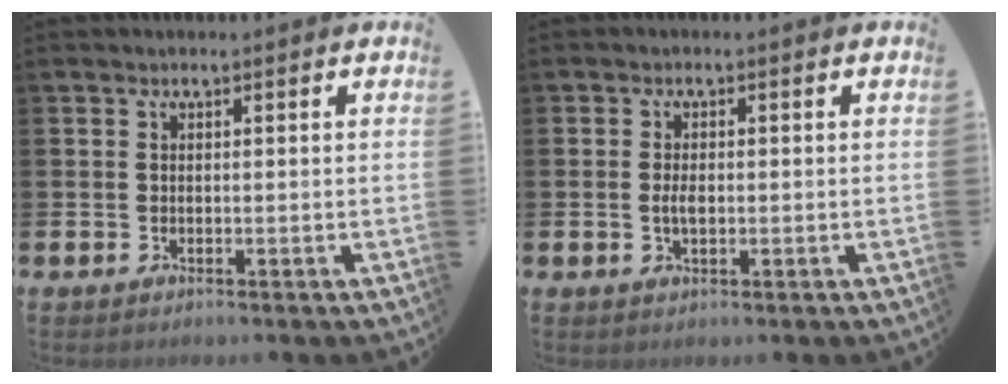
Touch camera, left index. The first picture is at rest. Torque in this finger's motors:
{"motor_torque": [0.26, 0.10, 0.02, 0.06]}